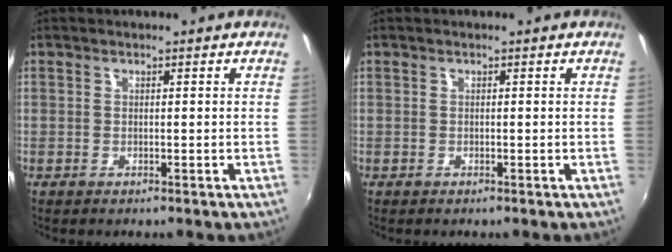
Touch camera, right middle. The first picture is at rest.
{"total": 0.0}